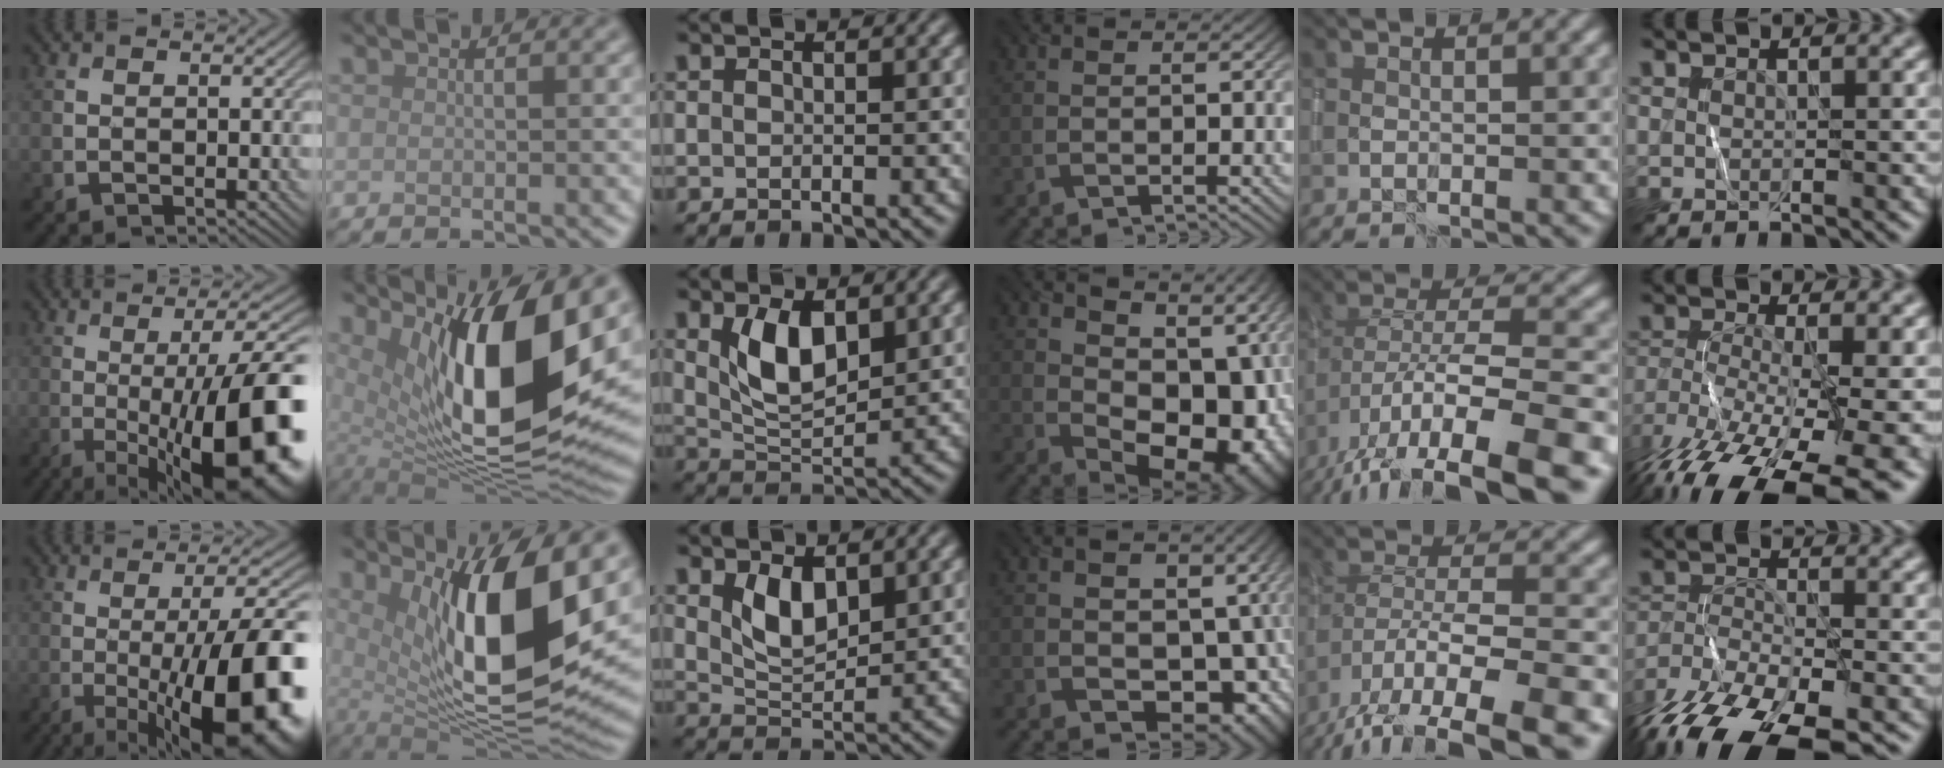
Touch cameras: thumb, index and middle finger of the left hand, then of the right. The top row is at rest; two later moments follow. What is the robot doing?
{"motion": "wrap", "object": "ribbon"}